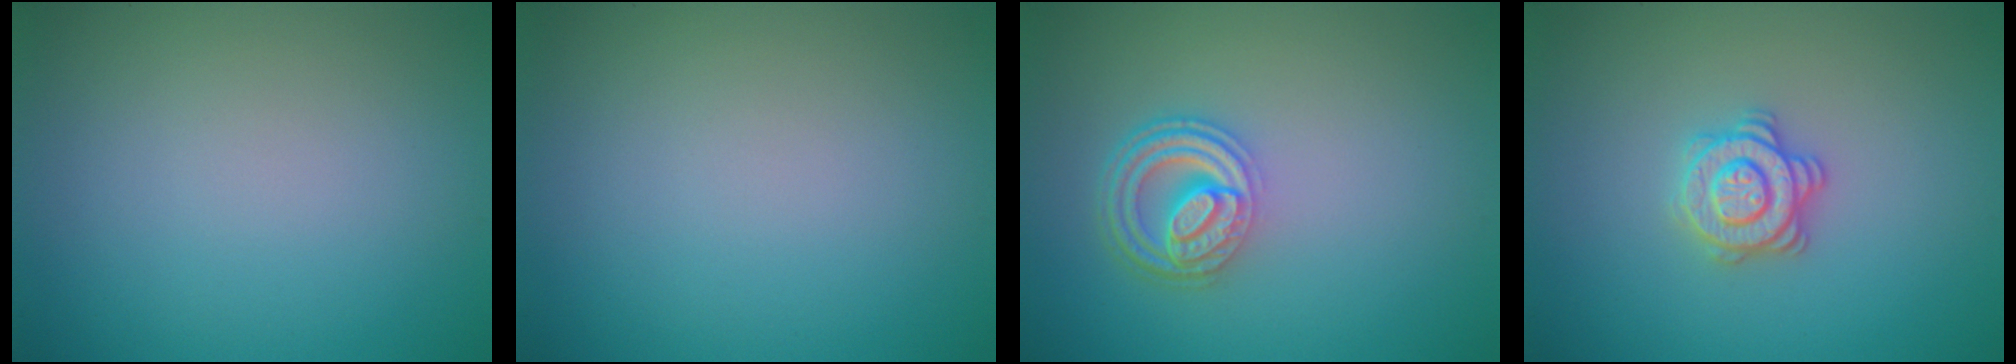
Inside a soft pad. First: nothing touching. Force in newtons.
{"total": 0.0}
{"total": 4.7, "press": 3.5, "slide": 3.1}
{"total": 3.1, "press": 2.9, "slide": 0.9}